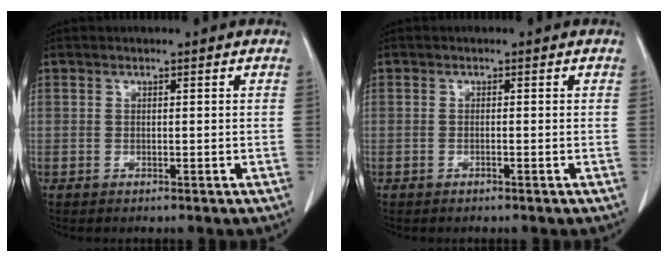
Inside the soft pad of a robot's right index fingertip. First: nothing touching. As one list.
[{"total": 0.0}]